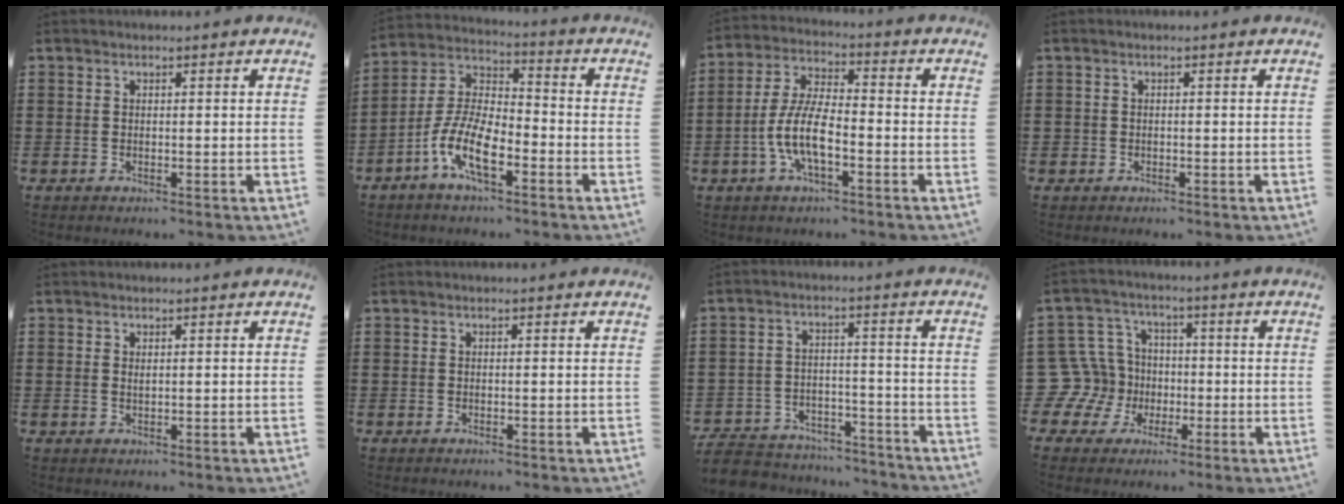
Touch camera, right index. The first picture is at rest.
{"total": 9.5, "force": [-5.1, 3.3, 7.3], "torque": [-0.184, -0.011, -0.104]}
{"total": 8.5, "force": [-3.0, 2.8, 7.4], "torque": [-0.180, -0.014, -0.064]}
{"total": 0.7, "force": [-0.5, 0.5, 0.1], "torque": [-0.004, 0.002, -0.012]}
{"total": 0.6, "force": [0.3, 0.3, 0.4], "torque": [-0.009, 0.003, 0.006]}
{"total": 0.0}
{"total": 5.9, "force": [-5.7, 1.3, 0.8], "torque": [-0.030, 0.009, -0.118]}
{"total": 10.0, "force": [-1.2, 9.7, 2.2], "torque": [-0.117, 0.005, -0.018]}